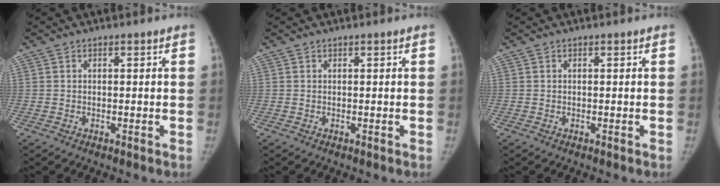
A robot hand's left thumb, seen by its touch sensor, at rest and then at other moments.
{"total": 0.0}
{"total": 0.0}